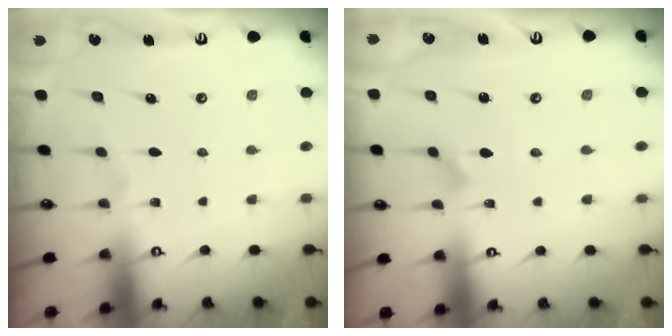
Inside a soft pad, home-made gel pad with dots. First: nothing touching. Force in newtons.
{"total": 2.2, "press": 2.2, "slide": 0.2}